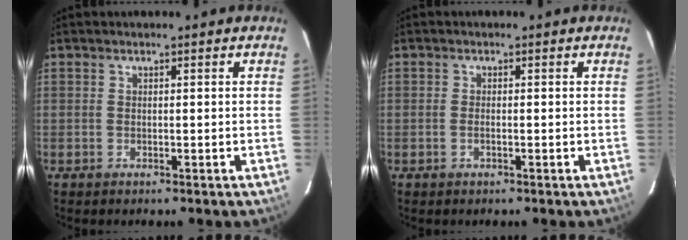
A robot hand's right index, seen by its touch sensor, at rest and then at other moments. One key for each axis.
{"total": 1.0, "fx": -0.4, "fy": 0.4, "fz": 0.8, "tx": -0.018, "ty": 0.001, "tz": -0.007}